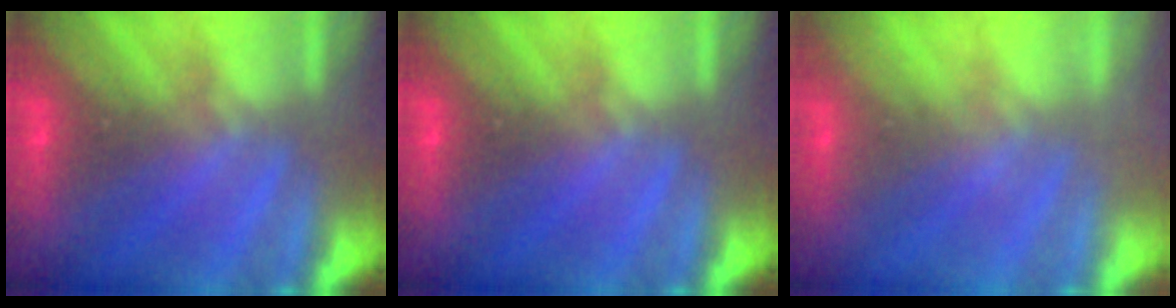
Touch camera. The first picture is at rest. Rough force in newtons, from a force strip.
{"total": 0.0}
{"total": 2.3}